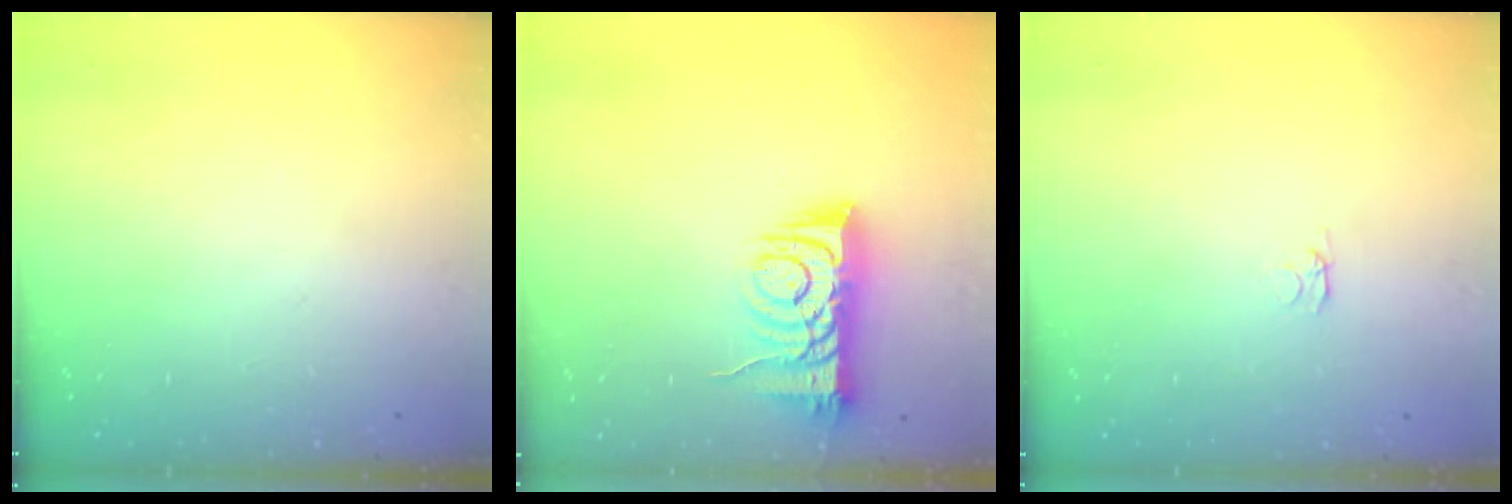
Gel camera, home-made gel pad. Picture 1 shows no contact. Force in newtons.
{"total": 8.3, "press": 8.2, "slide": 1.3}
{"total": 2.1, "press": 2.0, "slide": 0.3}